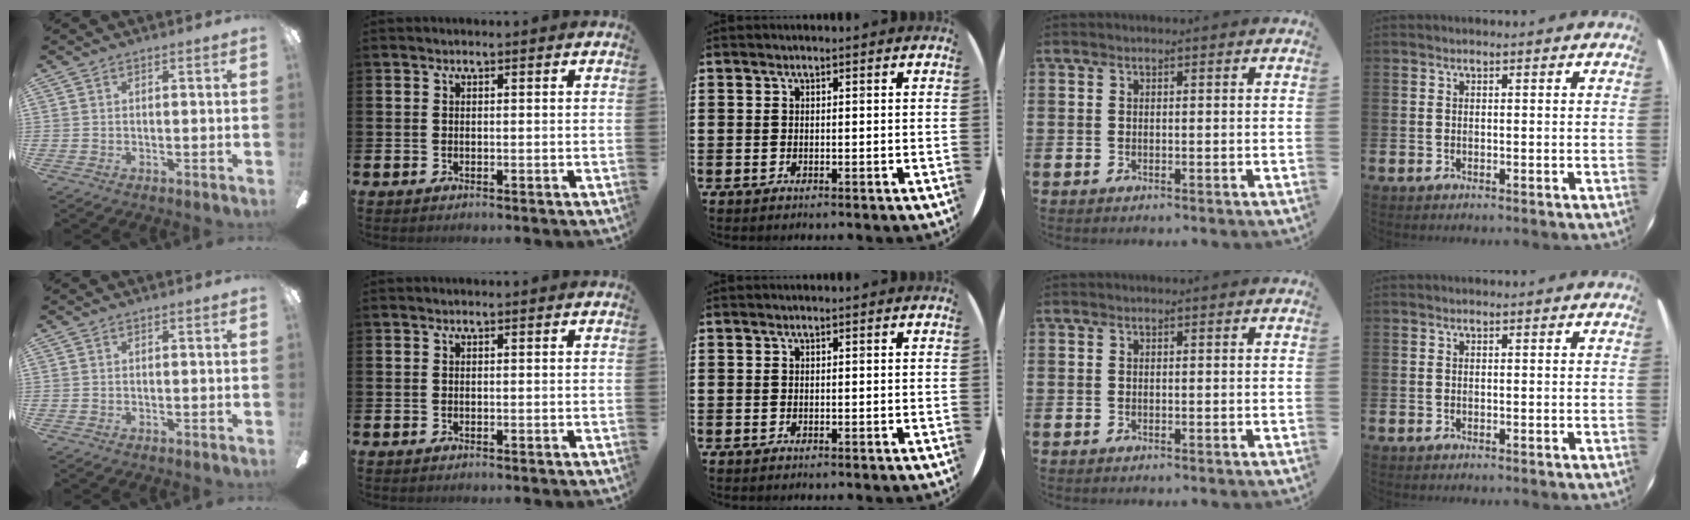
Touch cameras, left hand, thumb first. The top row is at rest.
{}